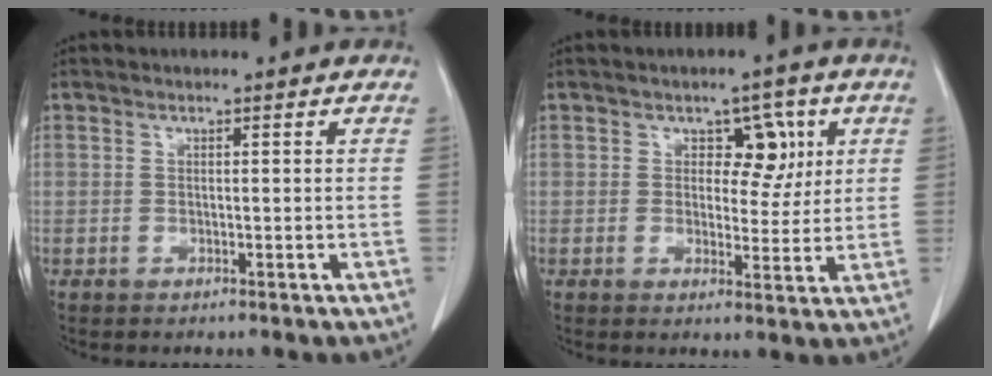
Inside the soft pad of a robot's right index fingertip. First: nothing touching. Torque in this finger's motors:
{"motor_torque": [-0.03, 0.07, 0.04, -0.01]}